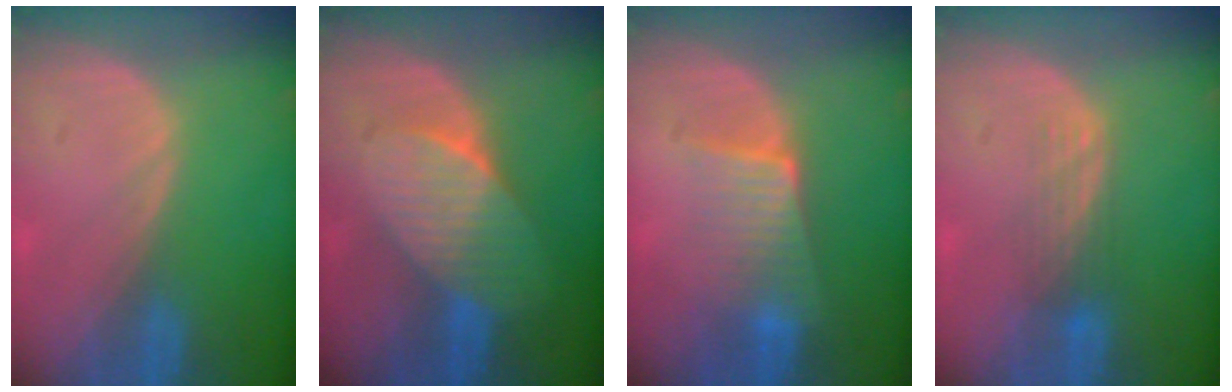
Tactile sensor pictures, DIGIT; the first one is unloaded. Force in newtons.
{"total": 7.5, "press": 6.9, "slide": 2.9}
{"total": 6.4, "press": 5.7, "slide": 2.9}
{"total": 3.6, "press": 3.0, "slide": 2.0}